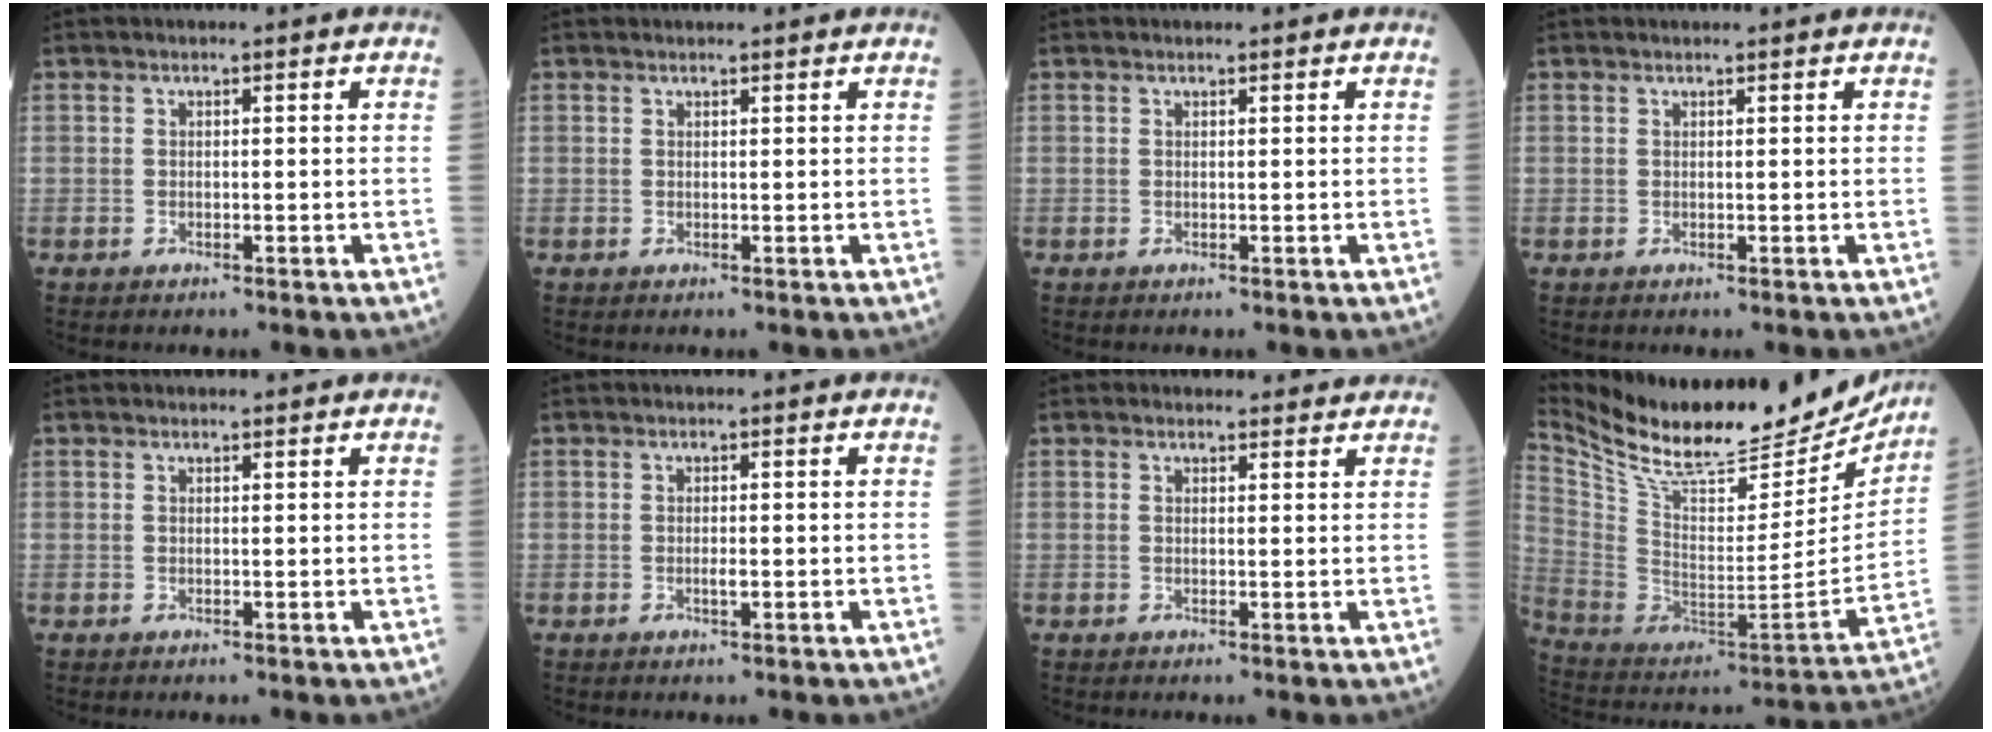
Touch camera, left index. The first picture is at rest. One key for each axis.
{"total": 1.7, "fx": 1.7, "fy": 0.2, "fz": 0.3, "tx": -0.007, "ty": 0.008, "tz": 0.021}
{"total": 0.6, "fx": 0.6, "fy": 0.1, "fz": 0.0, "tx": -0.006, "ty": 0.002, "tz": 0.009}
{"total": 1.2, "fx": 1.1, "fy": 0.1, "fz": 0.2, "tx": -0.005, "ty": 0.006, "tz": 0.015}
{"total": 1.2, "fx": 1.2, "fy": 0.2, "fz": 0.1, "tx": -0.005, "ty": 0.004, "tz": 0.017}
{"total": 0.7, "fx": -0.2, "fy": 0.1, "fz": 0.6, "tx": -0.010, "ty": -0.005, "tz": -0.006}
{"total": 3.1, "fx": 2.9, "fy": 1.0, "fz": 0.1, "tx": -0.001, "ty": 0.003, "tz": 0.028}
{"total": 29.9, "fx": 26.4, "fy": 6.5, "fz": 12.4, "tx": -0.232, "ty": -0.058, "tz": 0.391}